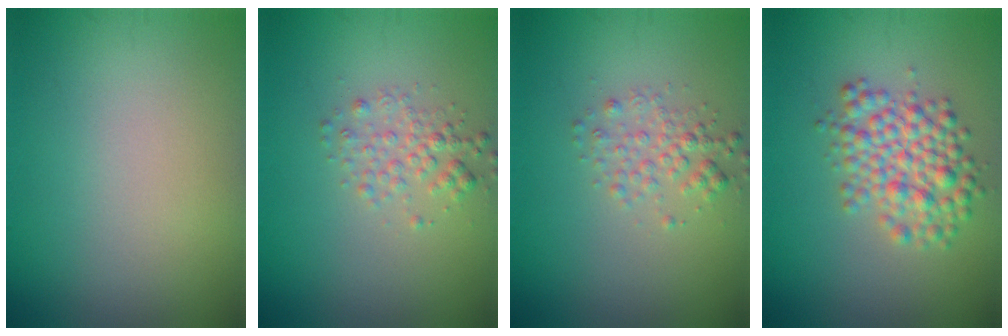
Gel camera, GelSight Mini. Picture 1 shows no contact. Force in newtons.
{"total": 2.0, "press": 2.0, "slide": 0.1}
{"total": 2.0, "press": 2.0, "slide": 0.1}
{"total": 4.4, "press": 4.4, "slide": 0.1}